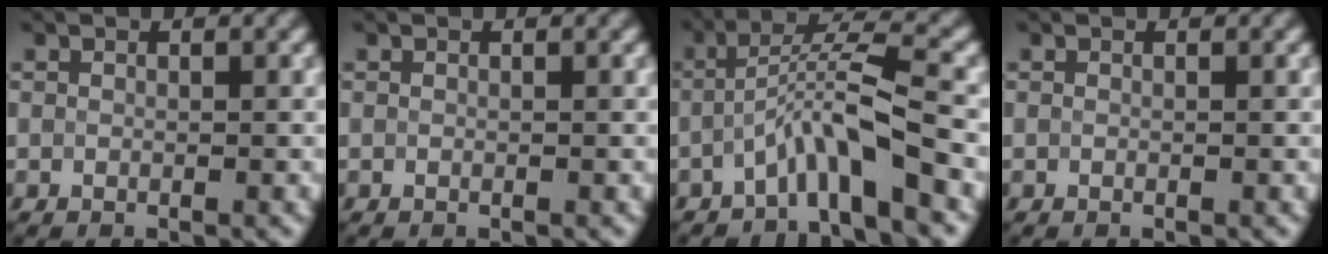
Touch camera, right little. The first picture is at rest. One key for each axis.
{"total": 0.0}
{"total": 5.3, "fx": -2.7, "fy": 0.5, "fz": 4.5, "tx": -0.081, "ty": 0.018, "tz": -0.058}
{"total": 0.0}